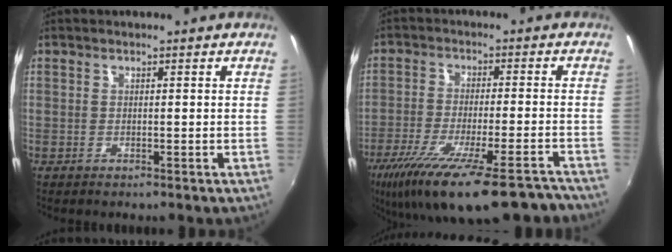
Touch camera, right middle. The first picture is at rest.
{"total": 21.2, "force": [-15.8, 5.1, 13.1], "torque": [-0.237, -0.061, -0.242]}